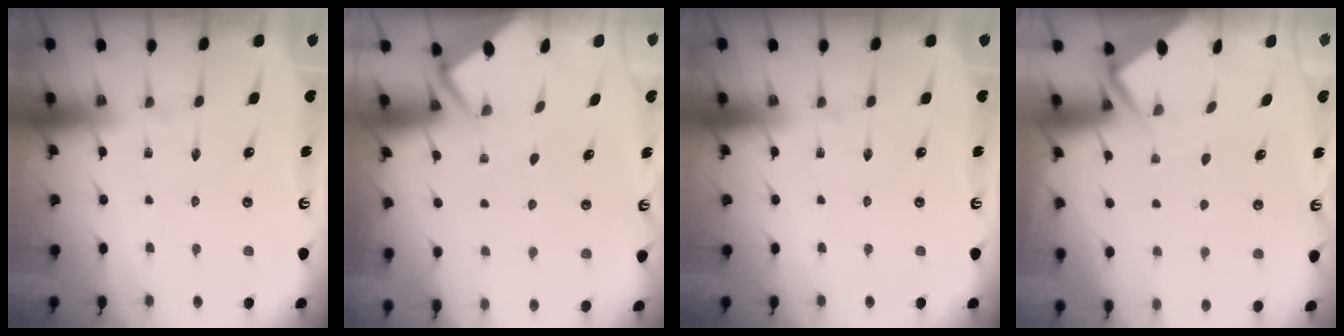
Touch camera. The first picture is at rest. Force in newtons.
{"total": 2.2, "press": 2.2, "slide": 0.1}
{"total": 0.0}
{"total": 3.8, "press": 3.8, "slide": 0.4}